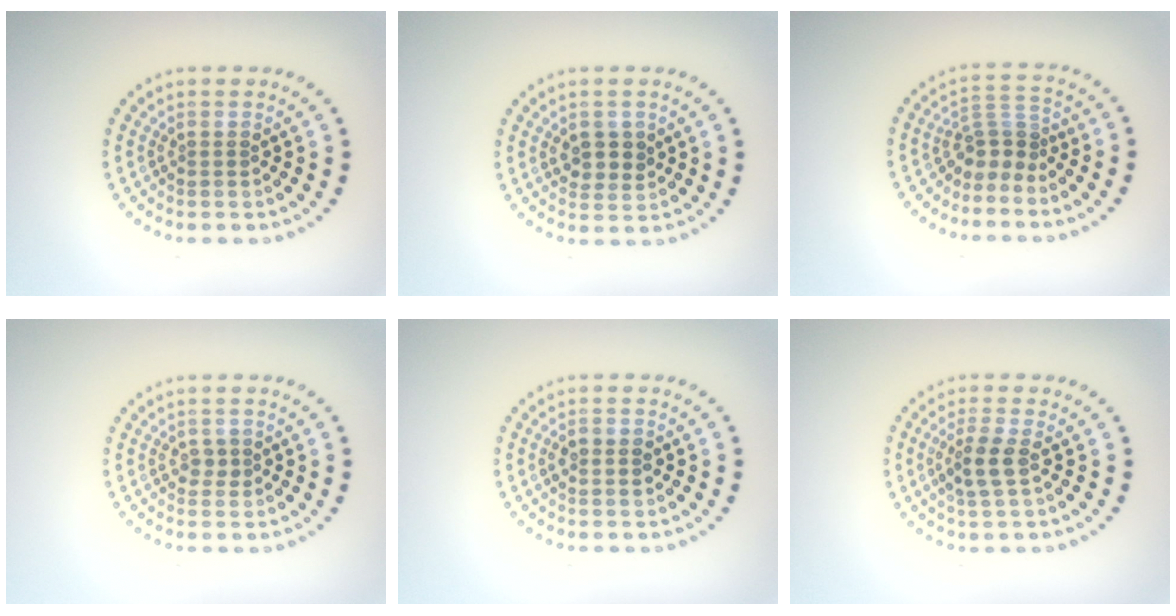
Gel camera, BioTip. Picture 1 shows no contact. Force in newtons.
{"total": 2.4, "press": 2.3, "slide": 0.7}
{"total": 2.8, "press": 1.8, "slide": 2.1}
{"total": 1.1, "press": 1.0, "slide": 0.3}
{"total": 2.0, "press": 2.0, "slide": 0.1}
{"total": 2.4, "press": 2.3, "slide": 0.8}